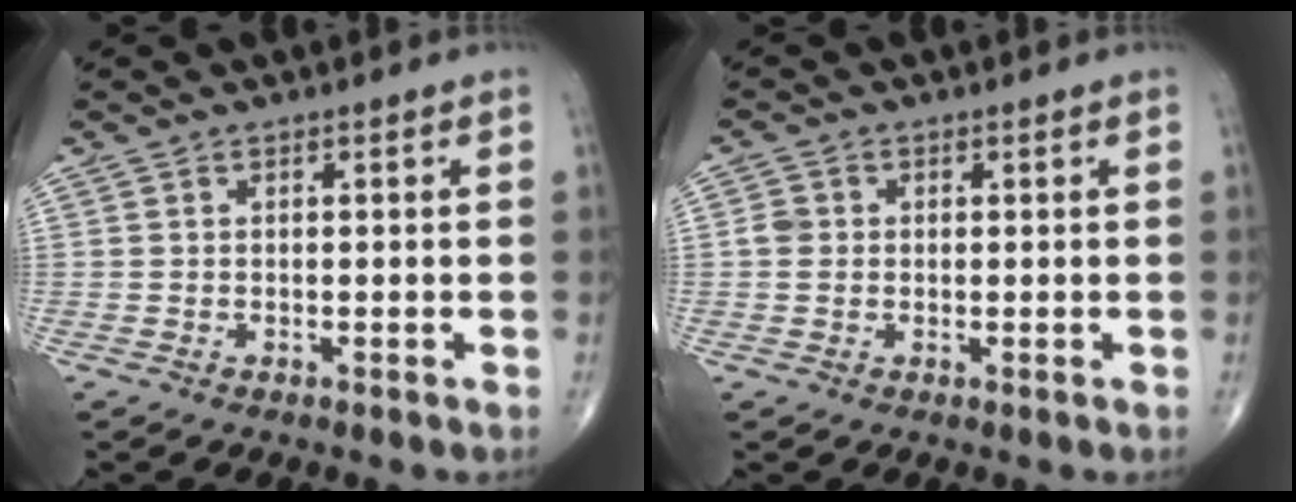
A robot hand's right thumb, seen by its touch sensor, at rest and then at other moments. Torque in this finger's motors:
{"motor_torque": [-0.03, -0.02, 0.30, 0.11, 0.01]}